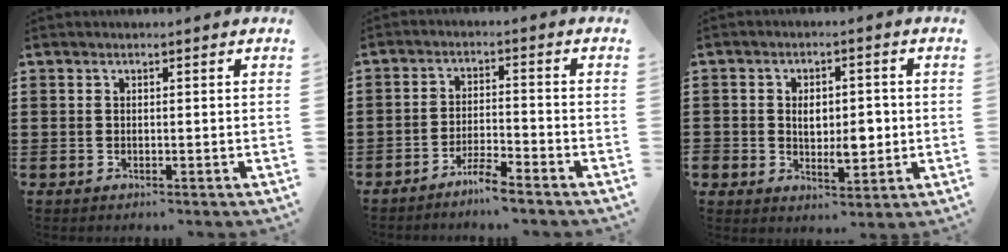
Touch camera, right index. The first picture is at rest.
{"total": 3.7, "force": [-3.4, -0.2, 1.4], "torque": [-0.033, 0.001, -0.068]}
{"total": 5.3, "force": [-0.2, 3.5, 4.0], "torque": [-0.060, 0.001, -0.012]}